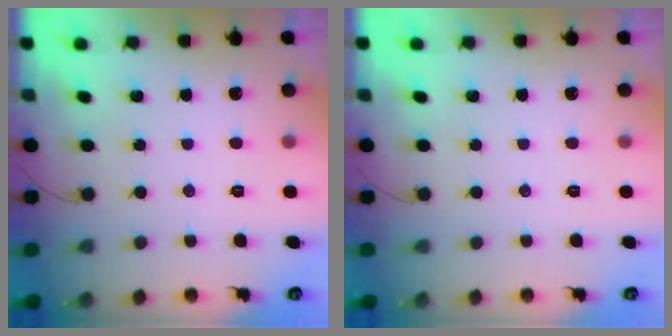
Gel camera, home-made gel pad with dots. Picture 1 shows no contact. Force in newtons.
{"total": 0.0}